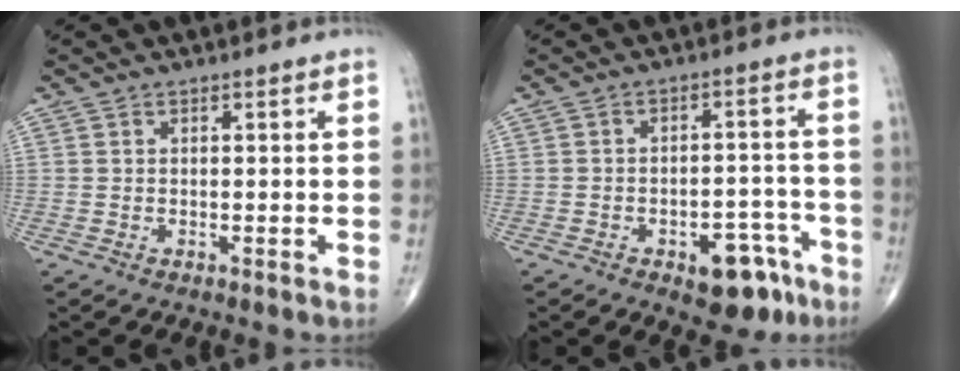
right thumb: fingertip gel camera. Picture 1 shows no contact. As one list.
[{"total": 9.7, "force": [-5.4, 5.1, 6.2], "torque": [-0.054, 0.044, -0.067]}]